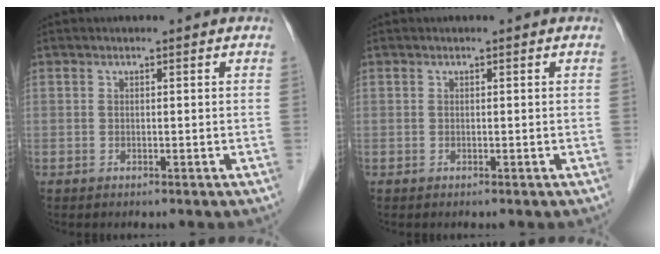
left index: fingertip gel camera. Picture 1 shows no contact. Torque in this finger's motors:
{"motor_torque": [0.09, 0.05, 0.02, 0.00]}